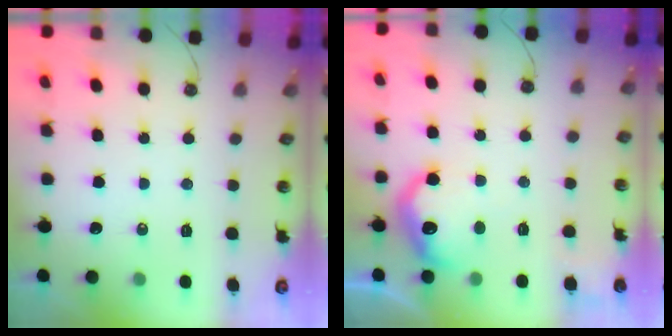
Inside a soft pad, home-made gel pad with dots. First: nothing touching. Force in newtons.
{"total": 12.4, "press": 12.4, "slide": 1.0}